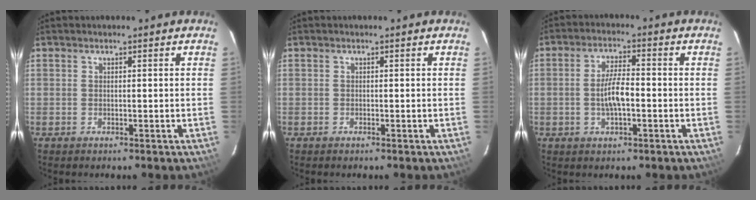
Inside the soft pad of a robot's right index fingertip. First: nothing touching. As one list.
[{"total": 0.0}, {"total": 5.8, "force": [-1.2, 1.7, 5.4], "torque": [-0.103, 0.006, -0.018]}]